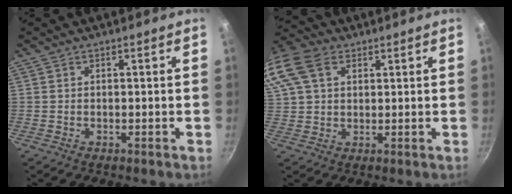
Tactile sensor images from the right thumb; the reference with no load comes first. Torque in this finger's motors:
{"motor_torque": [0.33, 1.65, 0.43, -0.30, 0.34]}